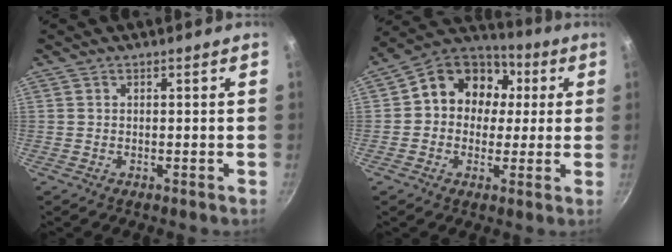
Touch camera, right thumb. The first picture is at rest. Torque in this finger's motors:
{"motor_torque": [-0.16, 0.52, -0.03, 0.01, 0.08]}